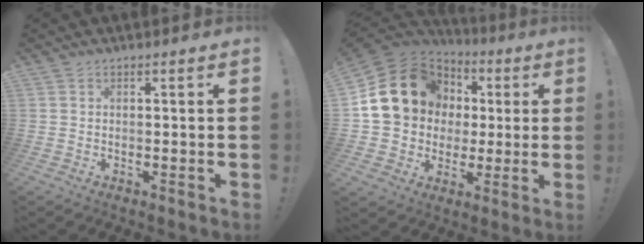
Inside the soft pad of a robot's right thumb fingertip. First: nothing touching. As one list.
[{"total": 19.5, "force": [5.2, 16.0, 9.7], "torque": [-0.168, -0.011, 0.126]}]